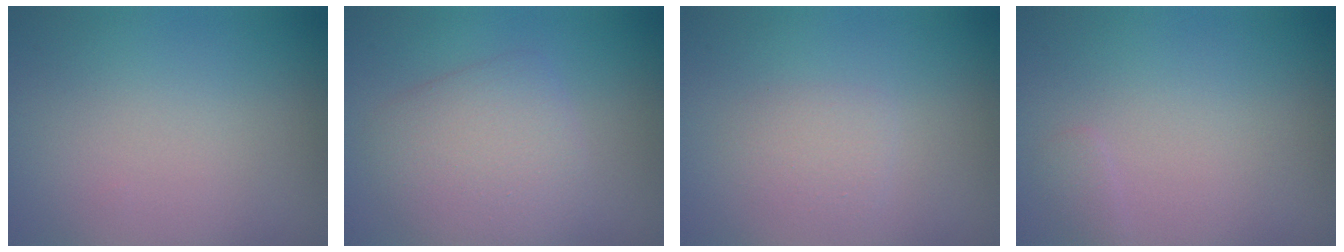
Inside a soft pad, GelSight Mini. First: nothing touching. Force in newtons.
{"total": 4.4, "press": 4.4, "slide": 0.3}
{"total": 1.5, "press": 1.5, "slide": 0.0}
{"total": 0.6, "press": 0.6, "slide": 0.0}